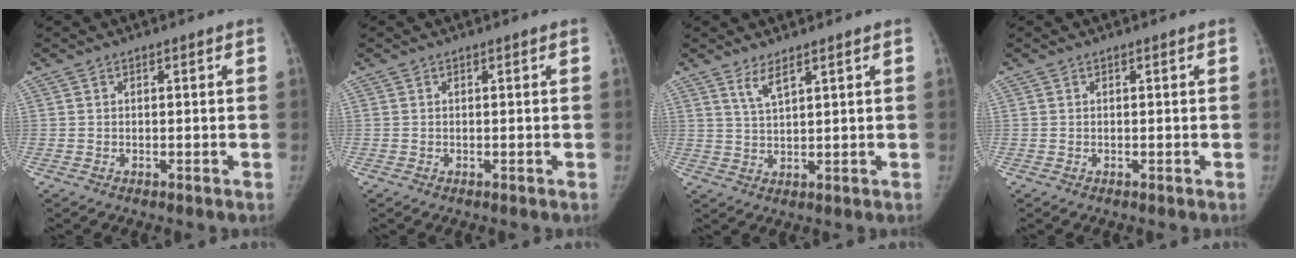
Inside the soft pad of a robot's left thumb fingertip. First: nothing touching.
{"total": 0.0}
{"total": 3.5, "force": [2.4, 0.7, 2.5], "torque": [-0.048, -0.017, 0.052]}
{"total": 0.0}